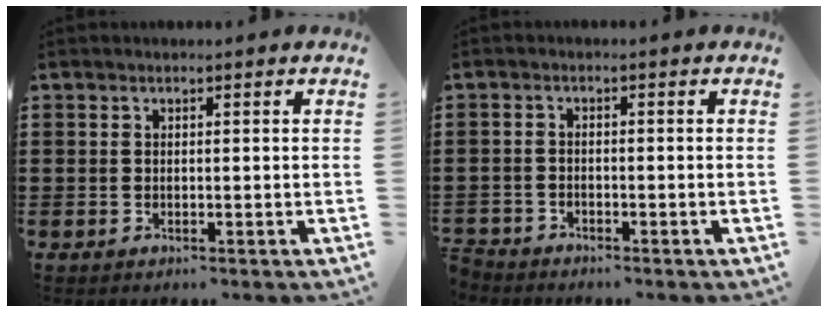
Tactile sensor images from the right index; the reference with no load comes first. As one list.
[{"total": 1.8, "force": [-1.8, 0.3, -0.1], "torque": [-0.005, 0.001, -0.040]}]